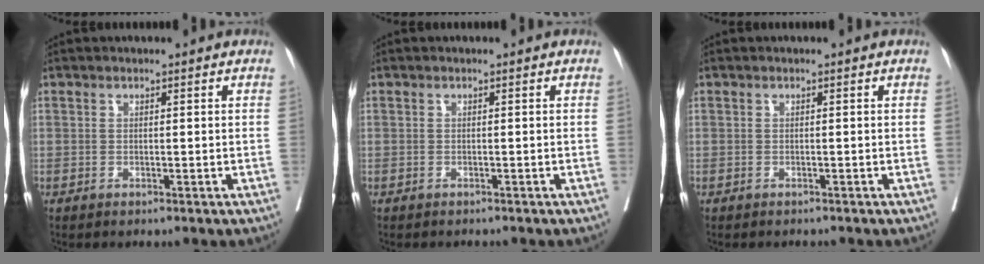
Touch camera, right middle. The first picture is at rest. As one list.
[{"total": 1.4, "force": [-1.3, 0.4, 0.3], "torque": [-0.010, -0.003, -0.019]}, {"total": 1.2, "force": [-1.2, 0.4, 0.2], "torque": [-0.008, -0.002, -0.017]}]